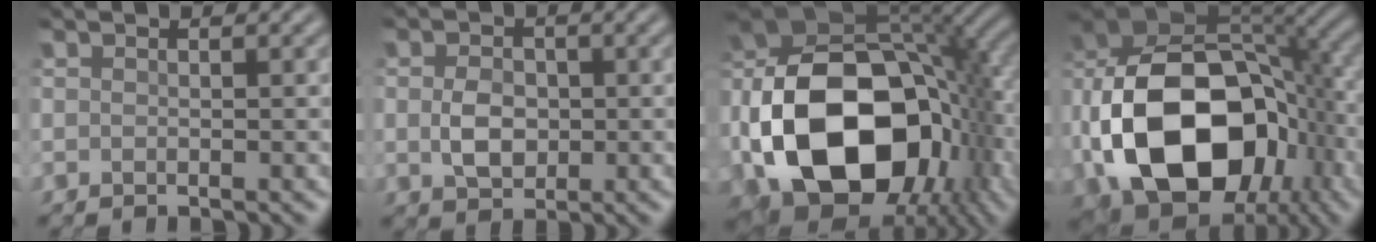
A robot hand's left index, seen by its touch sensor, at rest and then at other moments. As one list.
[{"total": 3.0, "force": [-0.2, 2.1, 2.2], "torque": [-0.049, 0.002, -0.003]}, {"total": 18.8, "force": [-4.2, 12.0, 13.8], "torque": [-0.283, -0.026, -0.062]}, {"total": 16.4, "force": [-4.6, 10.7, 11.6], "torque": [-0.235, -0.009, -0.084]}]